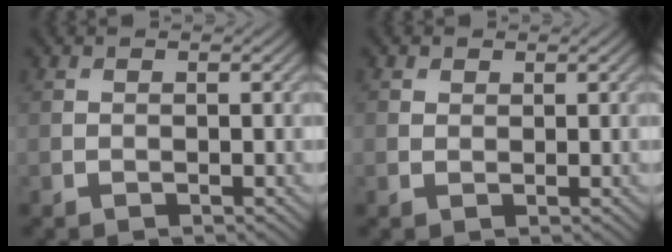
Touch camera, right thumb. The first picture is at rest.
{"total": 1.0, "force": [0.6, 0.7, 0.2], "torque": [-0.003, 0.001, 0.010]}